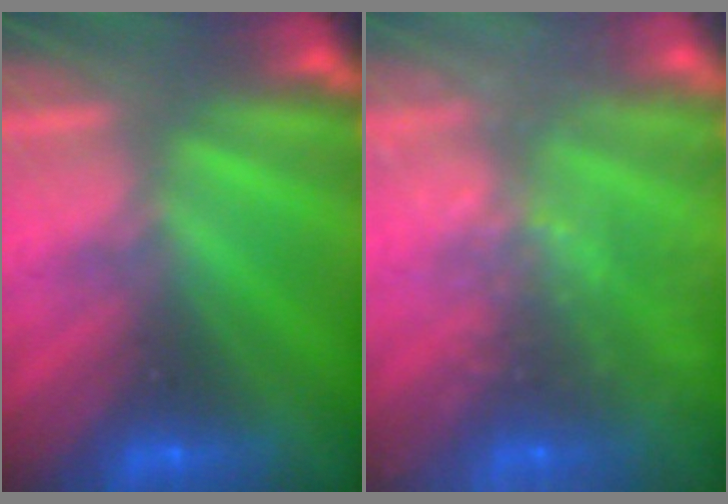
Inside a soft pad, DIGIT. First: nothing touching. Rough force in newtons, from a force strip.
{"total": 6.4}